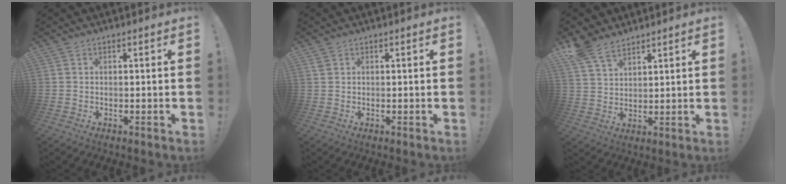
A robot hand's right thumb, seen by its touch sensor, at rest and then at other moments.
{"total": 1.2, "force": [0.7, 0.7, 0.7], "torque": [-0.017, 0.003, 0.015]}
{"total": 9.1, "force": [7.0, 4.5, 3.7], "torque": [-0.079, -0.033, 0.141]}